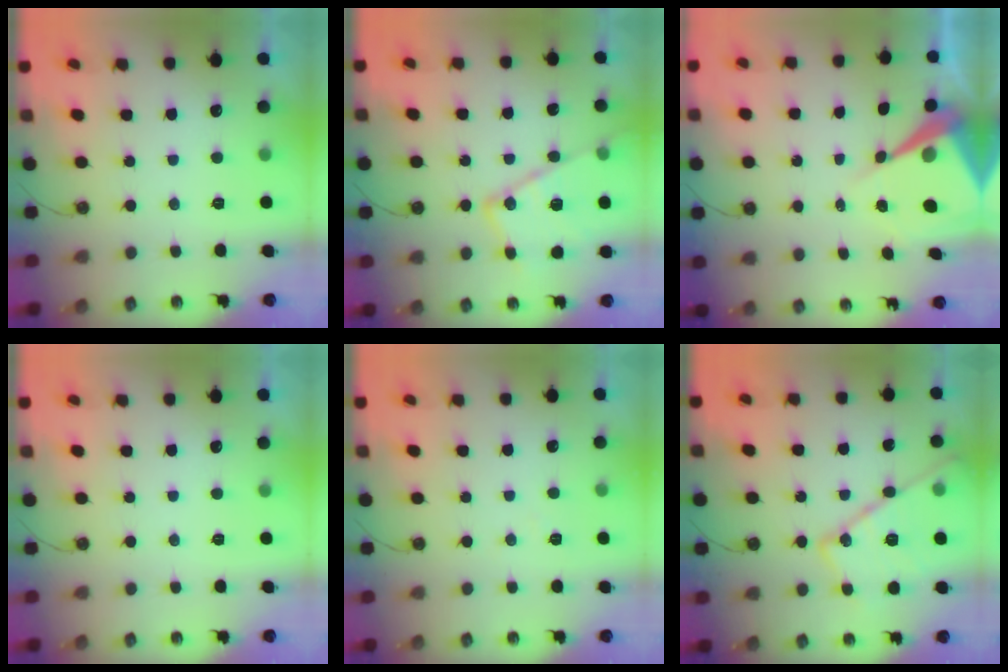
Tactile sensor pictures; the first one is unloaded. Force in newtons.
{"total": 17.2, "press": 17.2, "slide": 1.3}
{"total": 11.8, "press": 11.8, "slide": 1.0}
{"total": 0.0}
{"total": 3.3, "press": 3.2, "slide": 0.6}
{"total": 18.2, "press": 18.2, "slide": 1.5}